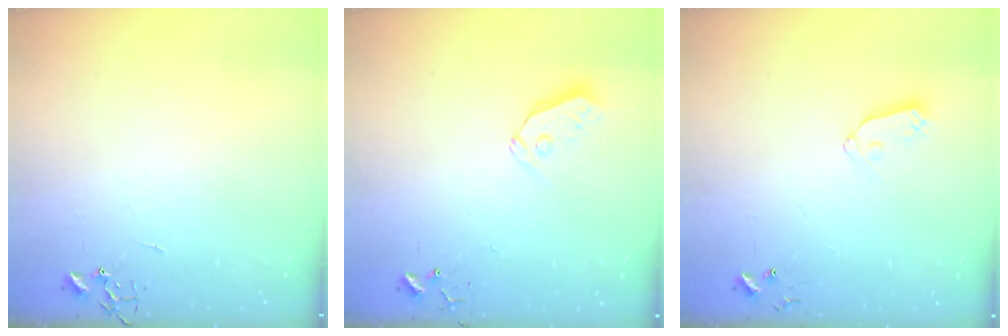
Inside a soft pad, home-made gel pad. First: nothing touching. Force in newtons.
{"total": 4.8, "press": 4.8, "slide": 0.4}
{"total": 6.8, "press": 6.8, "slide": 0.4}